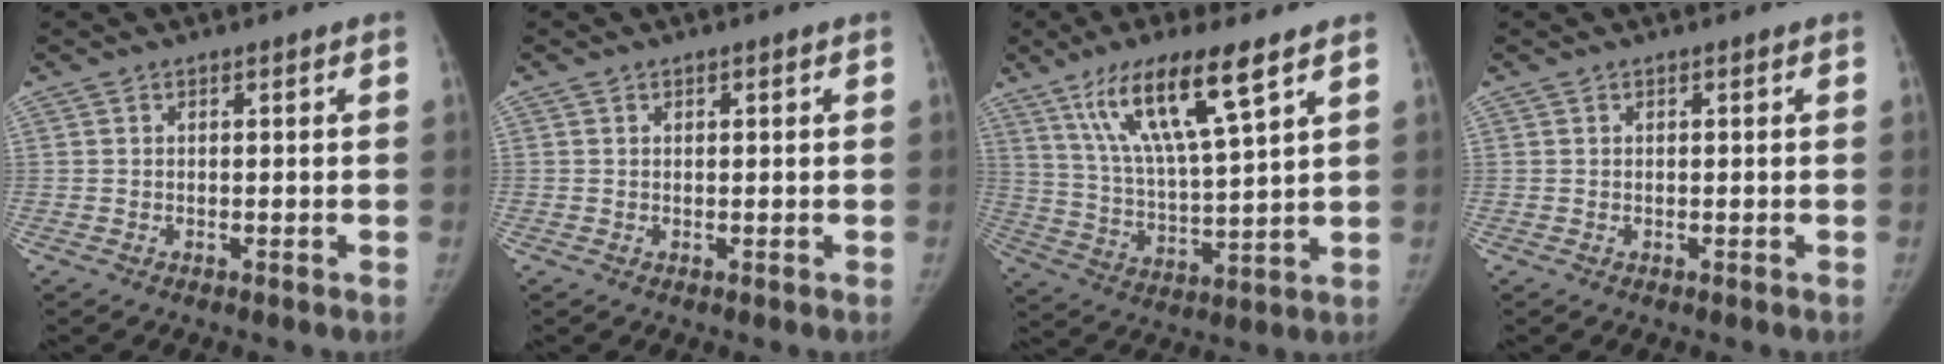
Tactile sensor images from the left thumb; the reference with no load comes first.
{"total": 0.6, "force": [0.2, 0.6, 0.1], "torque": [0.009, 0.002, 0.002]}
{"total": 15.9, "force": [9.1, 2.9, 12.8], "torque": [-0.234, -0.035, 0.176]}
{"total": 0.0}